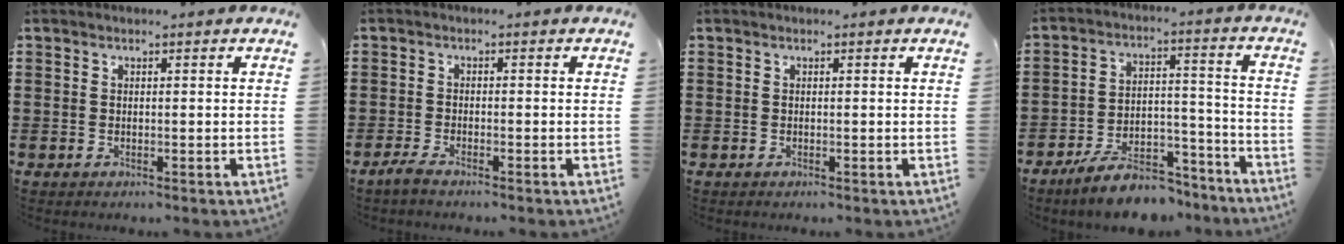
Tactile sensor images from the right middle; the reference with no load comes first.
{"total": 1.8, "force": [-1.5, 0.0, 0.9], "torque": [-0.025, -0.003, -0.030]}
{"total": 0.0}
{"total": 9.1, "force": [-7.9, 2.6, 3.6], "torque": [-0.056, 0.029, -0.147]}